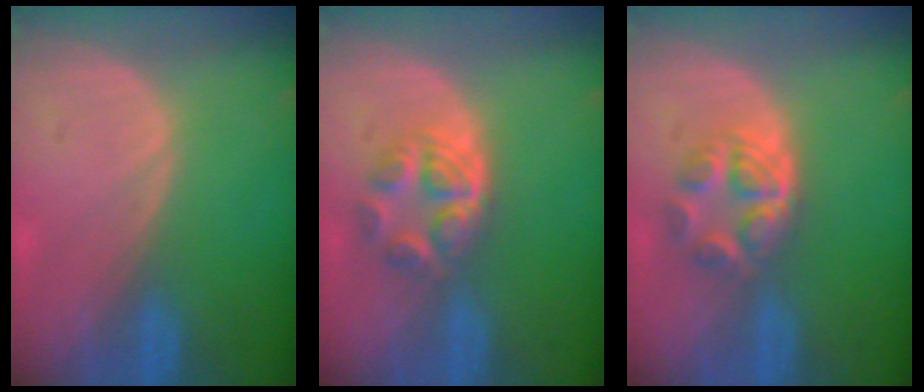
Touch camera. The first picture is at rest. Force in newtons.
{"total": 6.3, "press": 5.3, "slide": 3.4}
{"total": 6.3, "press": 5.3, "slide": 3.4}